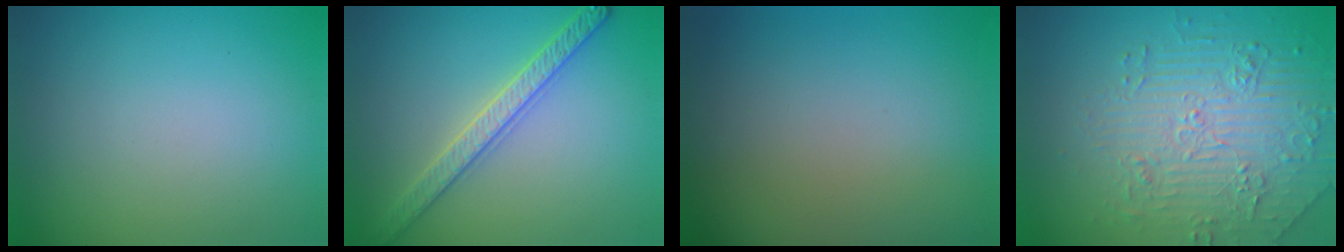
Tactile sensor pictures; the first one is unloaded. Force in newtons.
{"total": 3.3, "press": 3.3, "slide": 0.3}
{"total": 0.0}
{"total": 4.3, "press": 4.1, "slide": 1.1}